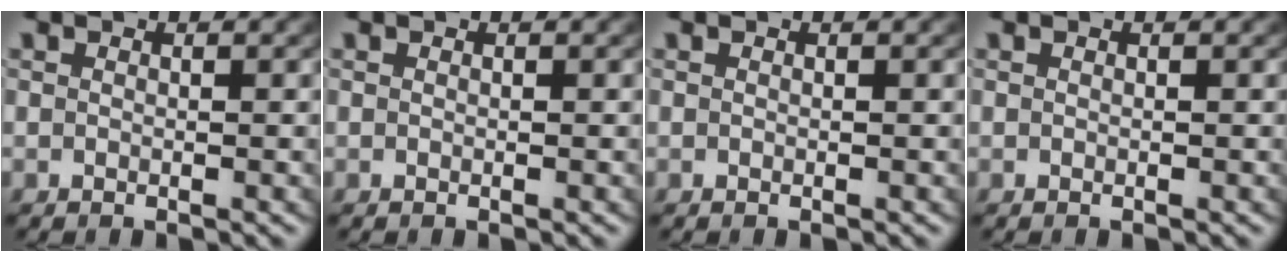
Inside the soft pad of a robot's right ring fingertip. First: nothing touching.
{"total": 0.0}
{"total": 0.0}
{"total": 0.0}